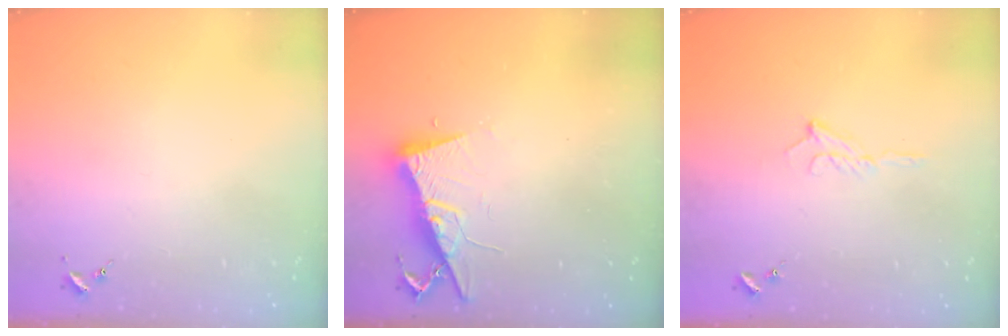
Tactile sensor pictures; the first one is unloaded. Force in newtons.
{"total": 9.1, "press": 9.1, "slide": 0.9}
{"total": 6.5, "press": 6.5, "slide": 0.8}